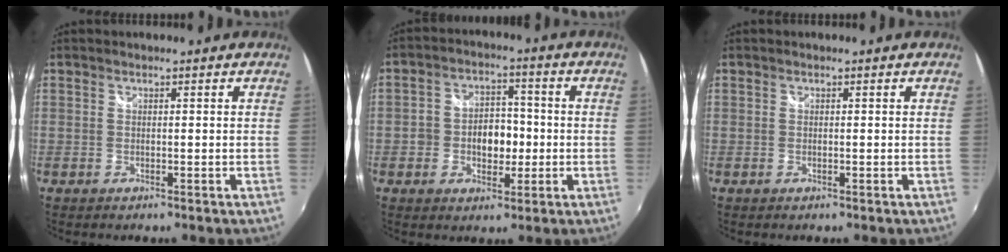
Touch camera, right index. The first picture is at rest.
{"total": 7.7, "force": [-1.6, 5.6, 5.0], "torque": [-0.090, 0.013, -0.021]}
{"total": 0.0}